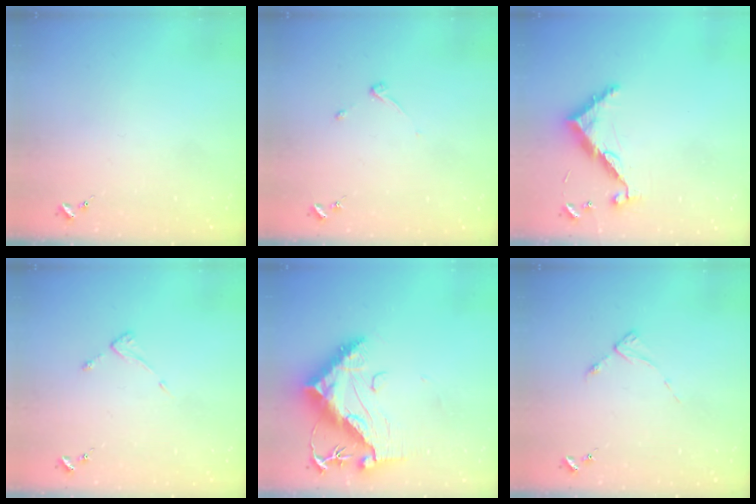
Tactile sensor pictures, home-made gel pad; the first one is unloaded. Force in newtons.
{"total": 3.3, "press": 3.2, "slide": 0.6}
{"total": 9.0, "press": 9.0, "slide": 0.5}
{"total": 2.6, "press": 2.6, "slide": 0.3}
{"total": 16.5, "press": 16.4, "slide": 1.3}
{"total": 2.7, "press": 2.7, "slide": 0.4}